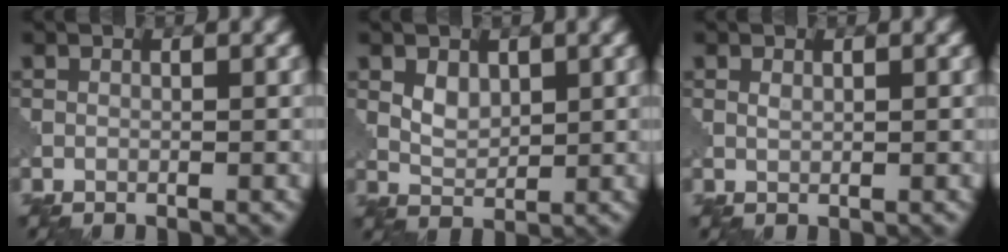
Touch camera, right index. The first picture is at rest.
{"total": 2.2, "force": [0.8, 1.4, 1.4], "torque": [-0.029, -0.003, 0.019]}
{"total": 0.6, "force": [0.3, 0.3, 0.4], "torque": [-0.013, 0.001, 0.006]}